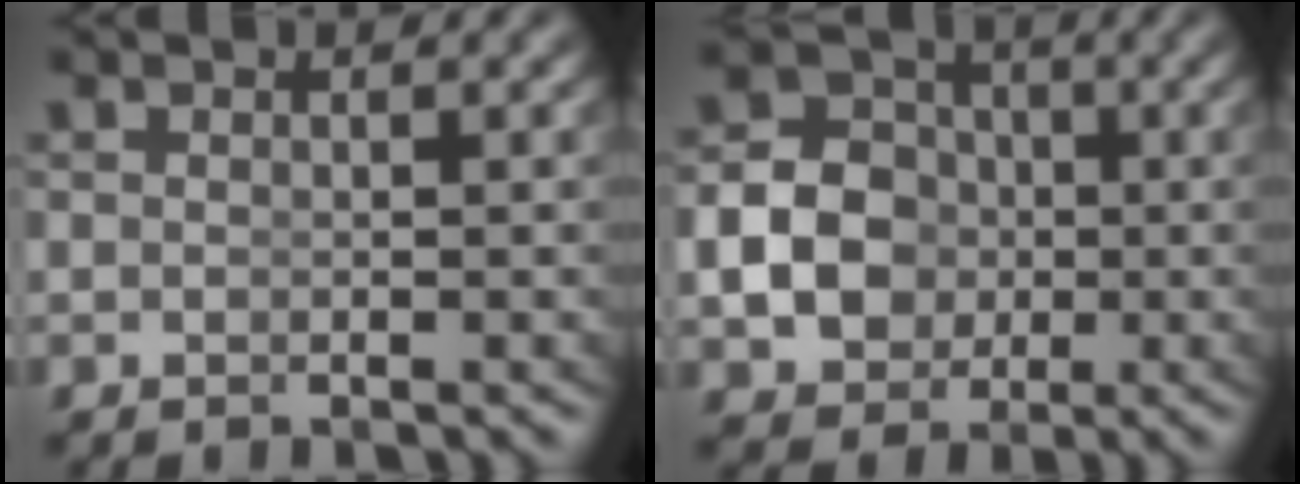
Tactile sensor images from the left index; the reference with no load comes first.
{"total": 11.0, "force": [-1.6, 10.1, 4.0], "torque": [-0.090, -0.030, -0.032]}